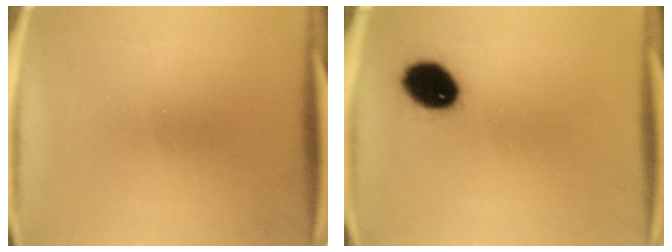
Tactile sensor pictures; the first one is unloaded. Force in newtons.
{"total": 10.6}